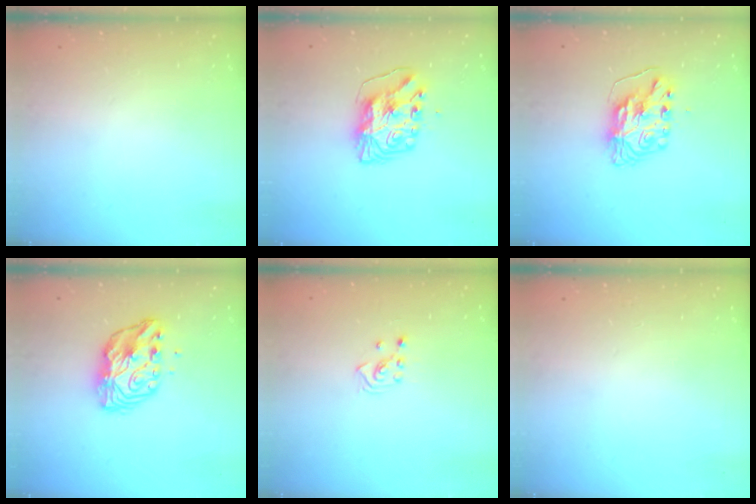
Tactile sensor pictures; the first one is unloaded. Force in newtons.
{"total": 8.5, "press": 8.4, "slide": 0.9}
{"total": 8.3, "press": 8.3, "slide": 0.8}
{"total": 12.7, "press": 12.7, "slide": 1.0}
{"total": 2.5, "press": 2.5, "slide": 0.4}
{"total": 0.0}